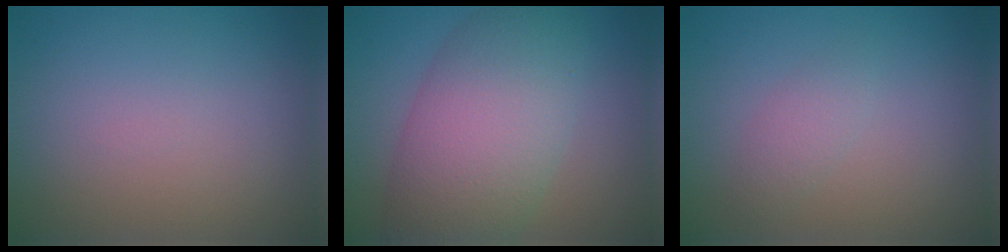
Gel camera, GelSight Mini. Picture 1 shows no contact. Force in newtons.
{"total": 9.4, "press": 9.4, "slide": 0.4}
{"total": 1.3, "press": 1.3, "slide": 0.0}